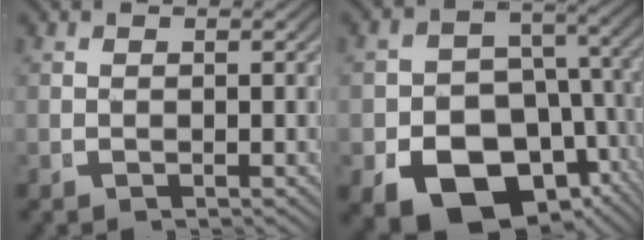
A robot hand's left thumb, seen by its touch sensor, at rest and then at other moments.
{"total": 15.3, "force": [-5.7, 11.4, 8.3], "torque": [-0.165, -0.067, -0.075]}